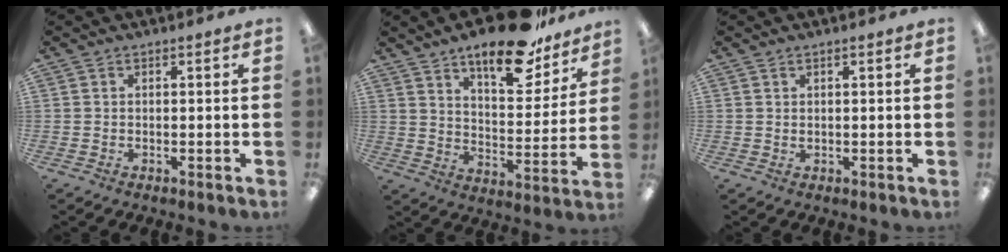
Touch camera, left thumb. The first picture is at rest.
{"total": 17.6, "force": [13.0, 6.4, 9.9], "torque": [-0.147, -0.072, 0.218]}
{"total": 0.8, "force": [0.4, 0.3, 0.7], "torque": [-0.014, 0.000, 0.007]}